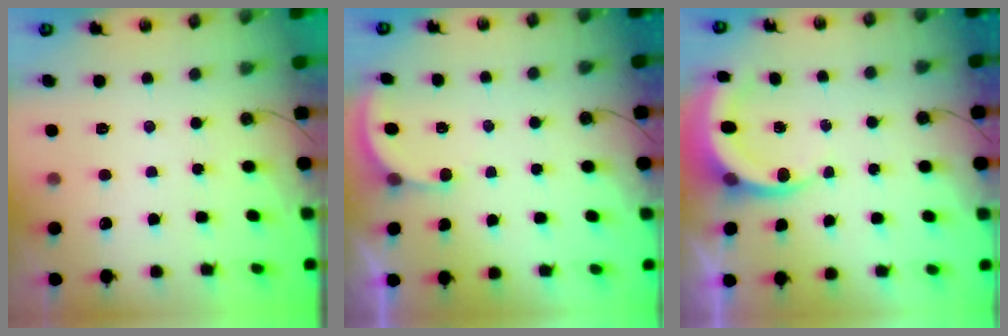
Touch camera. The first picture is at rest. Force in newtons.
{"total": 2.4, "press": 2.4, "slide": 0.3}
{"total": 5.3, "press": 5.3, "slide": 0.3}